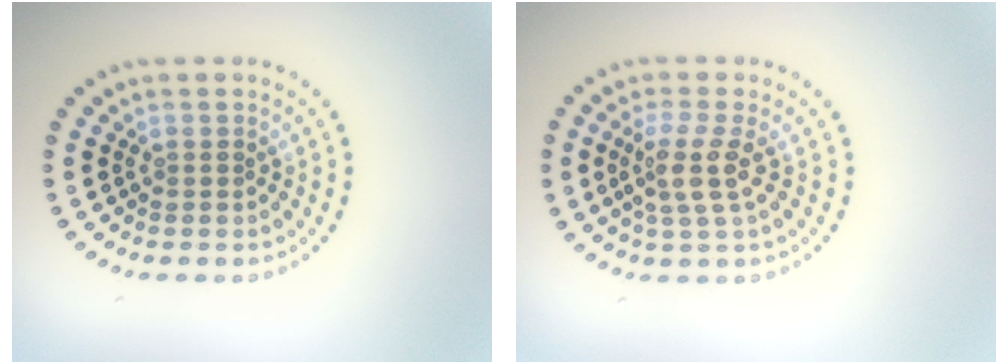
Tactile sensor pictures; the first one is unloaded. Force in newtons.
{"total": 3.0, "press": 2.3, "slide": 1.9}